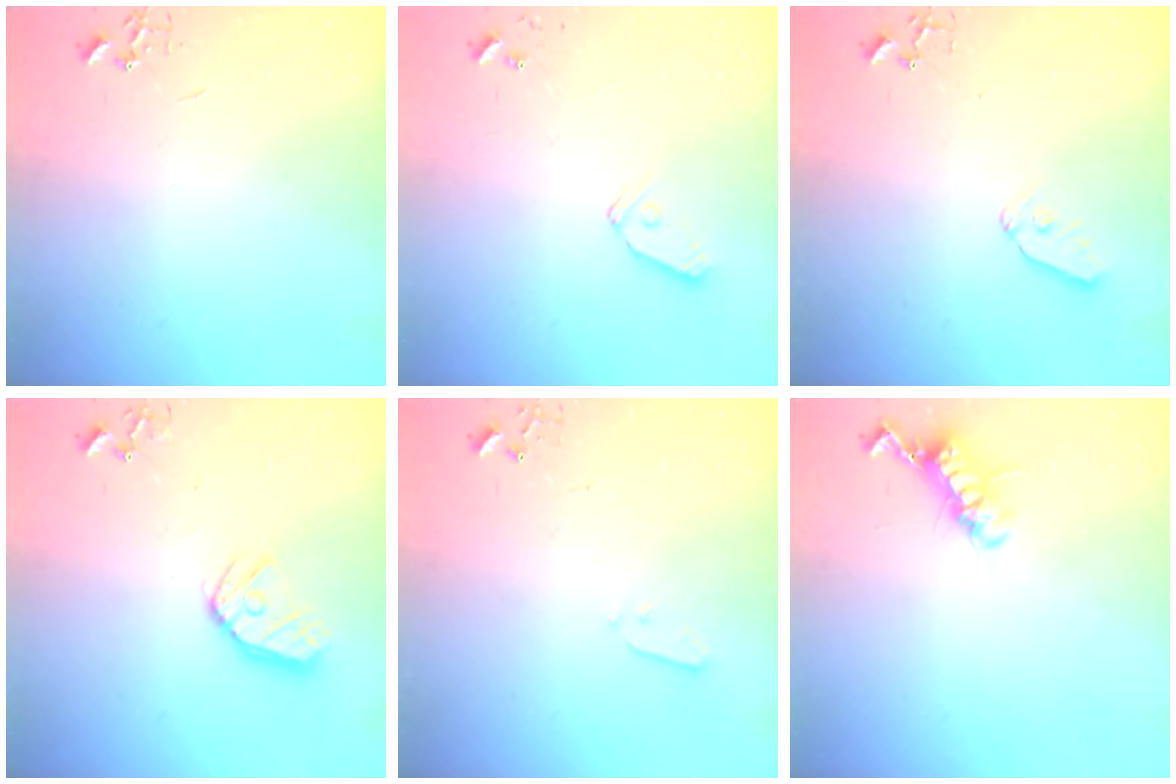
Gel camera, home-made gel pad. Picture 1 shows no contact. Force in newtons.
{"total": 7.1, "press": 7.1, "slide": 0.5}
{"total": 6.7, "press": 6.7, "slide": 0.8}
{"total": 12.6, "press": 12.5, "slide": 1.4}
{"total": 2.2, "press": 2.1, "slide": 0.3}
{"total": 12.0, "press": 11.9, "slide": 0.7}